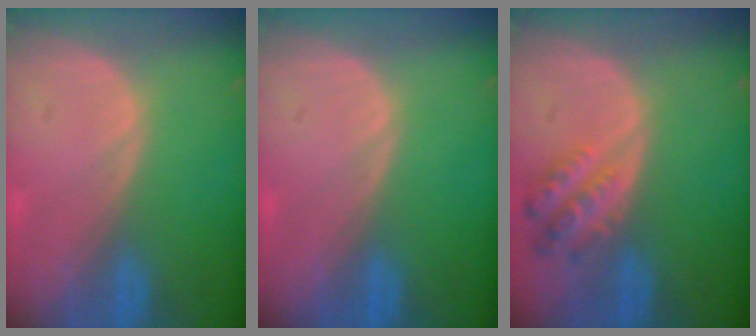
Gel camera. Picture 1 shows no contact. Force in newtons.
{"total": 0.0}
{"total": 4.9, "press": 4.8, "slide": 1.1}